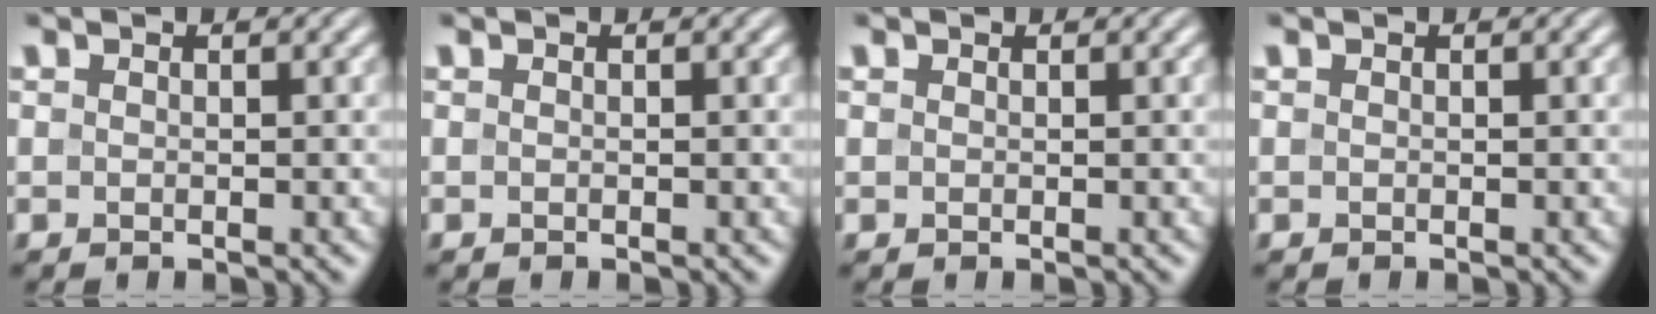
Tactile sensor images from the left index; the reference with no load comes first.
{"total": 0.0}
{"total": 0.6, "force": [0.3, 0.5, 0.0], "torque": [0.003, 0.001, 0.005]}
{"total": 0.0}